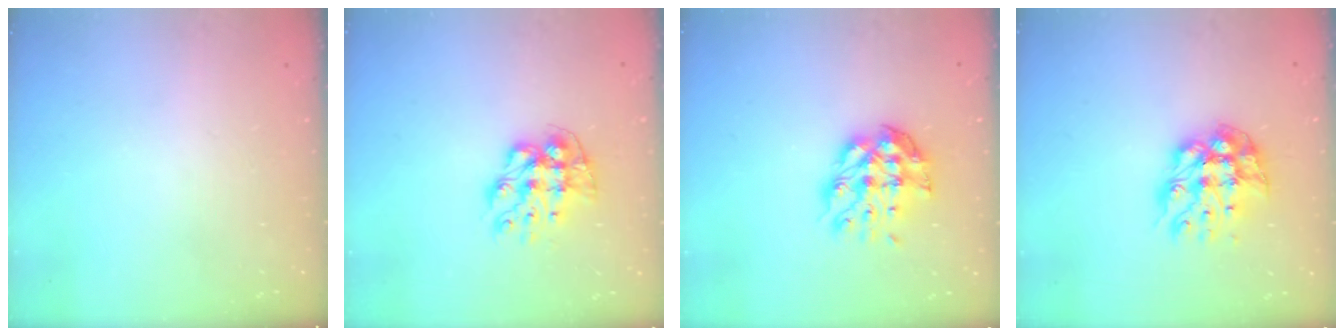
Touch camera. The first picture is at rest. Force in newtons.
{"total": 10.5, "press": 10.4, "slide": 0.9}
{"total": 11.1, "press": 11.0, "slide": 0.9}
{"total": 11.6, "press": 11.6, "slide": 0.9}